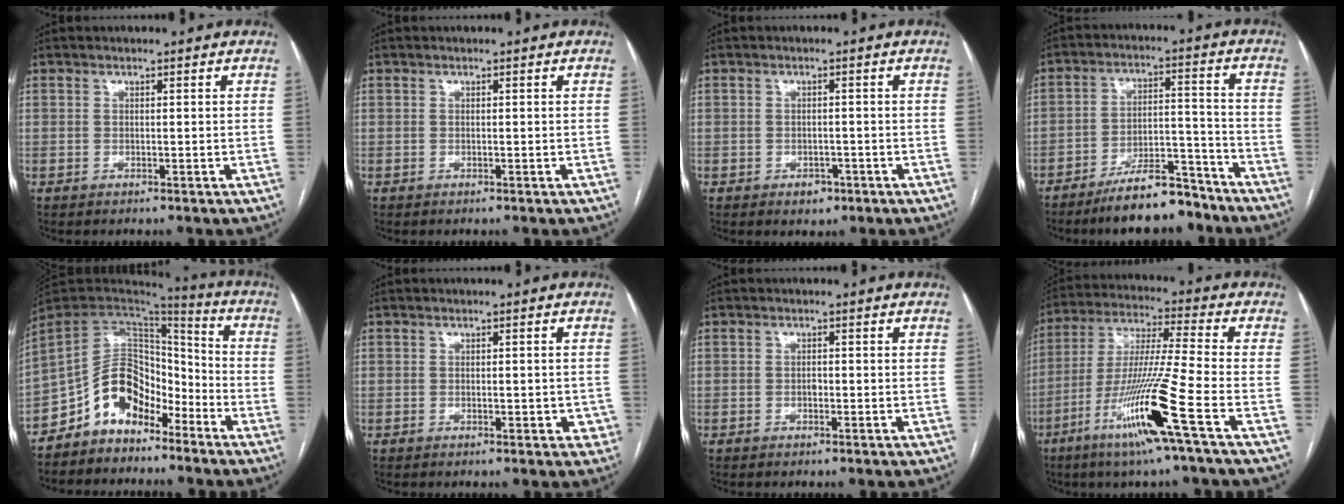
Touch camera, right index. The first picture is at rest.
{"total": 0.0}
{"total": 2.4, "force": [-1.3, 1.7, 1.0], "torque": [-0.007, 0.004, -0.010]}
{"total": 10.8, "force": [-8.9, 3.1, 5.2], "torque": [-0.079, 0.022, -0.151]}
{"total": 11.8, "force": [-7.5, 7.6, 5.0], "torque": [-0.097, 0.048, -0.138]}
{"total": 2.4, "force": [-0.5, 1.3, 1.9], "torque": [-0.017, 0.009, -0.001]}
{"total": 0.7, "force": [-0.2, 0.4, 0.5], "torque": [-0.008, 0.002, -0.006]}
{"total": 15.6, "force": [-7.1, -1.7, 13.8], "torque": [-0.278, -0.025, -0.135]}